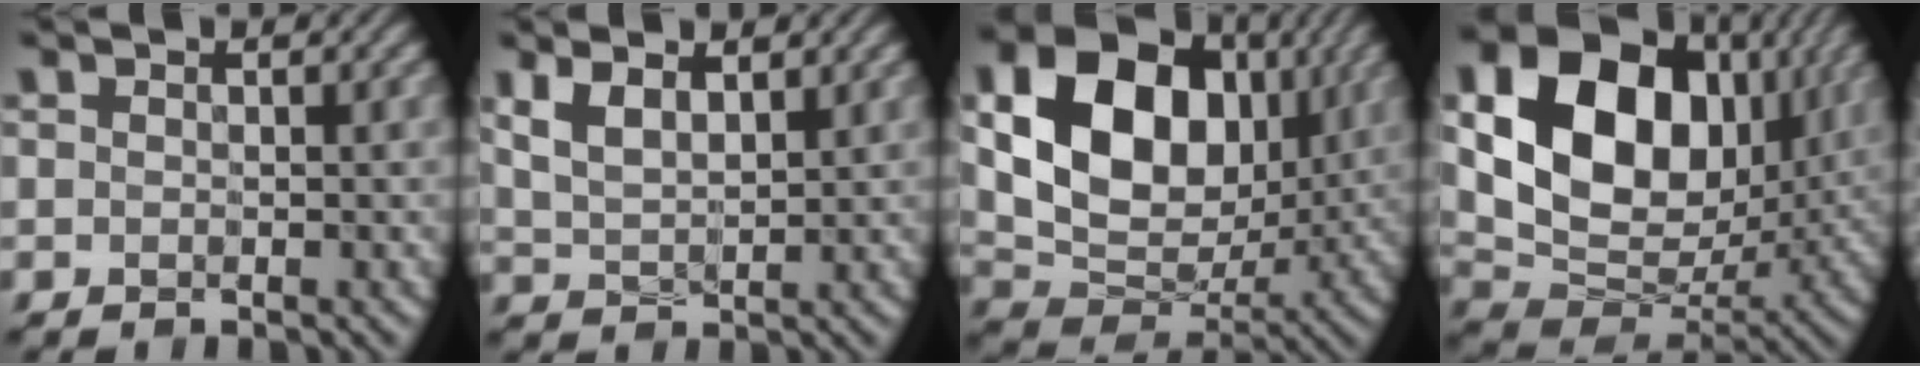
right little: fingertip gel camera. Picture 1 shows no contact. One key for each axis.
{"total": 3.7, "fx": 1.8, "fy": 1.7, "fz": 2.7, "tx": -0.062, "ty": 0.001, "tz": 0.036}
{"total": 14.0, "fx": 2.9, "fy": 10.0, "fz": 9.3, "tx": -0.169, "ty": 0.012, "tz": 0.051}
{"total": 16.0, "fx": 4.0, "fy": 11.3, "fz": 10.6, "tx": -0.199, "ty": 0.021, "tz": 0.072}